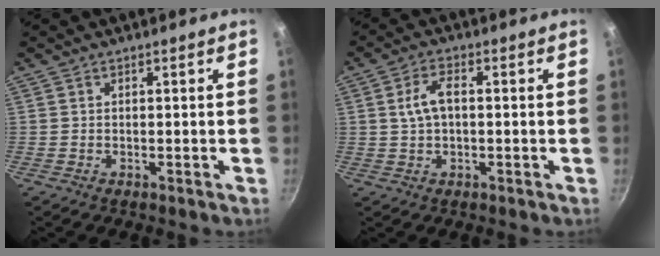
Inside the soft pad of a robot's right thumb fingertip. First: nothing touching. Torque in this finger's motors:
{"motor_torque": [0.00, -0.01, 0.69, 0.05, 0.20]}